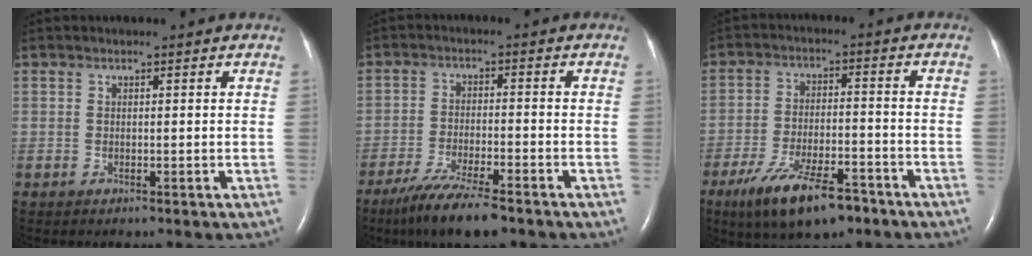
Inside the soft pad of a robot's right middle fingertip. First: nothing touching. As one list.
[{"total": 9.5, "force": [-7.1, 1.1, 6.2], "torque": [-0.112, -0.024, -0.121]}, {"total": 11.6, "force": [-7.7, 3.5, 8.0], "torque": [-0.149, -0.013, -0.128]}]